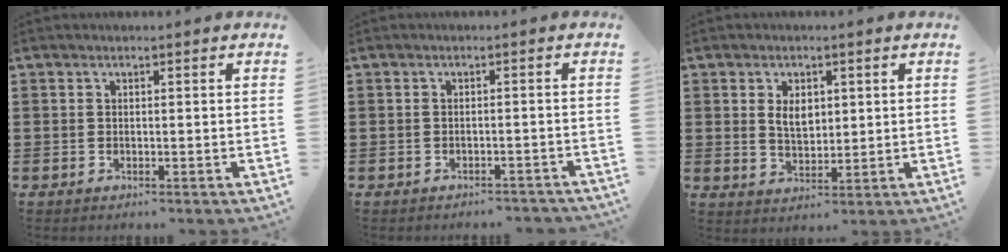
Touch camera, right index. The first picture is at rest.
{"total": 1.4, "force": [-1.4, 0.1, 0.3], "torque": [-0.010, -0.001, -0.028]}
{"total": 3.9, "force": [1.2, 2.6, 2.7], "torque": [-0.052, 0.009, 0.018]}